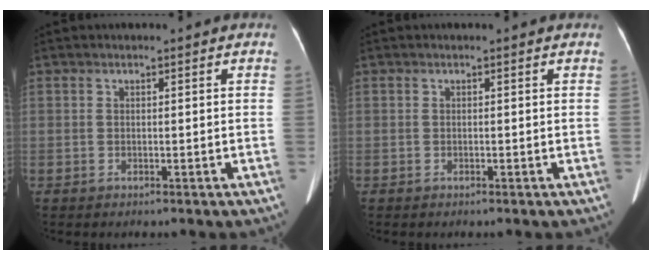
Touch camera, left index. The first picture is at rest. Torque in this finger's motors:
{"motor_torque": [-0.17, -0.08, -0.02, -0.01]}